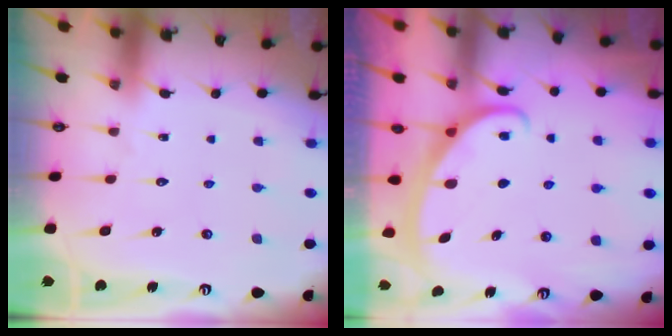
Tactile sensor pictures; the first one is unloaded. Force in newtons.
{"total": 2.8, "press": 2.8, "slide": 0.4}